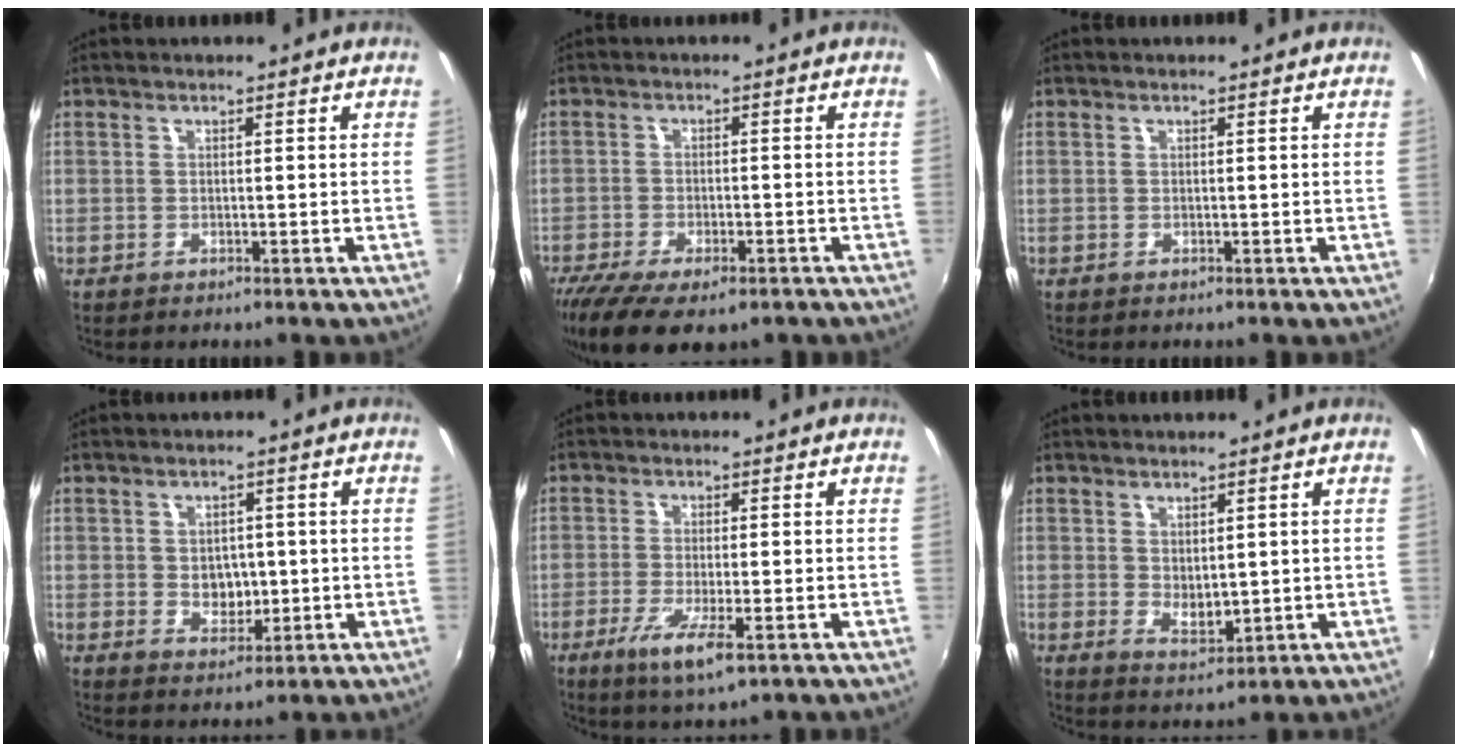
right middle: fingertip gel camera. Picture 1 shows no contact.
{"total": 13.5, "force": [-9.3, 5.3, 8.2], "torque": [-0.184, -0.050, -0.148]}
{"total": 0.0}
{"total": 4.6, "force": [-0.2, 3.7, 2.8], "torque": [-0.042, 0.000, 0.000]}
{"total": 7.0, "force": [-3.4, 1.0, 6.0], "torque": [-0.125, -0.022, -0.059]}
{"total": 3.4, "force": [0.9, 2.2, 2.5], "torque": [-0.037, -0.007, 0.020]}